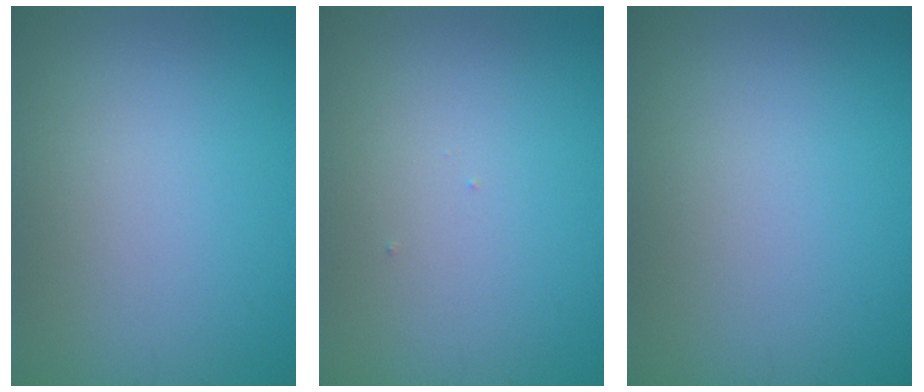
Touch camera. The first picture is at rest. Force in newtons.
{"total": 0.0}
{"total": 0.0}